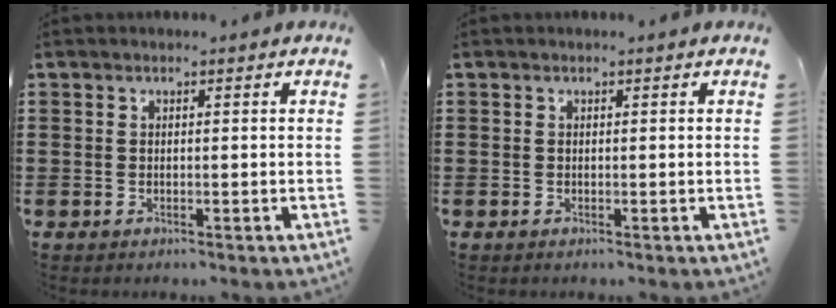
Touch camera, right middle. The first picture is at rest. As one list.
[{"total": 0.0}]